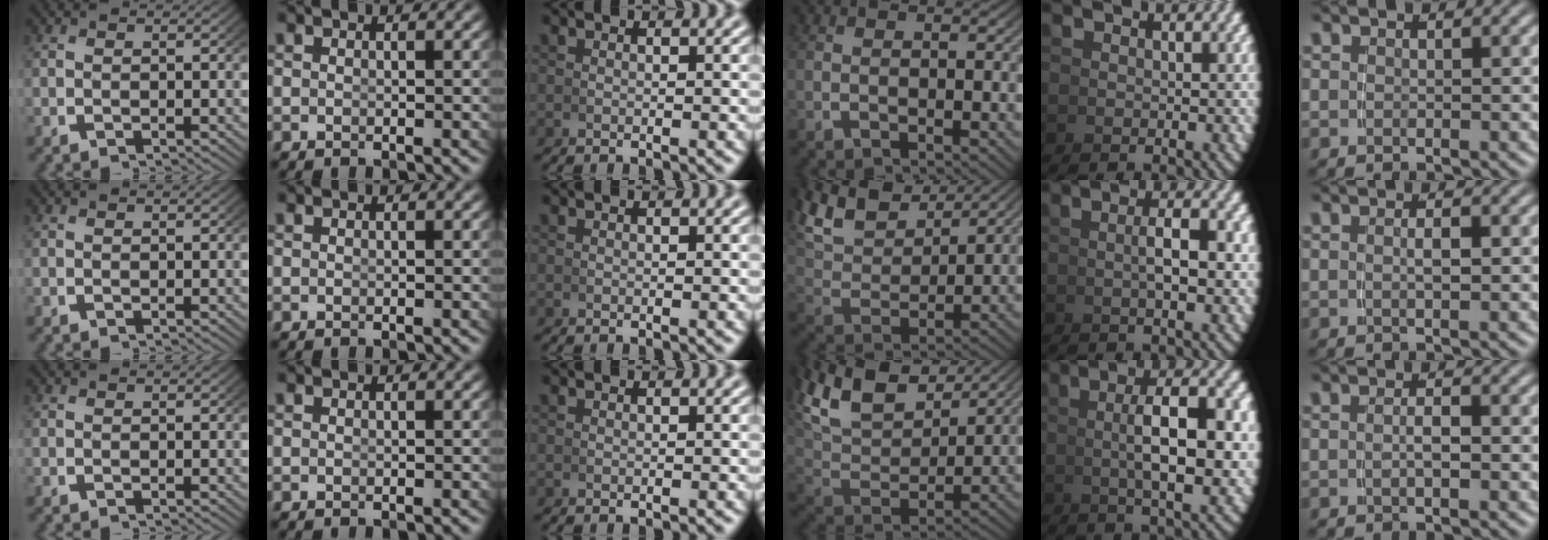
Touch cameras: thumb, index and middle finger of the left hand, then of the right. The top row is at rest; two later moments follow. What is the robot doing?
{"motion": "grasp_and_lifting", "object": "photo album"}